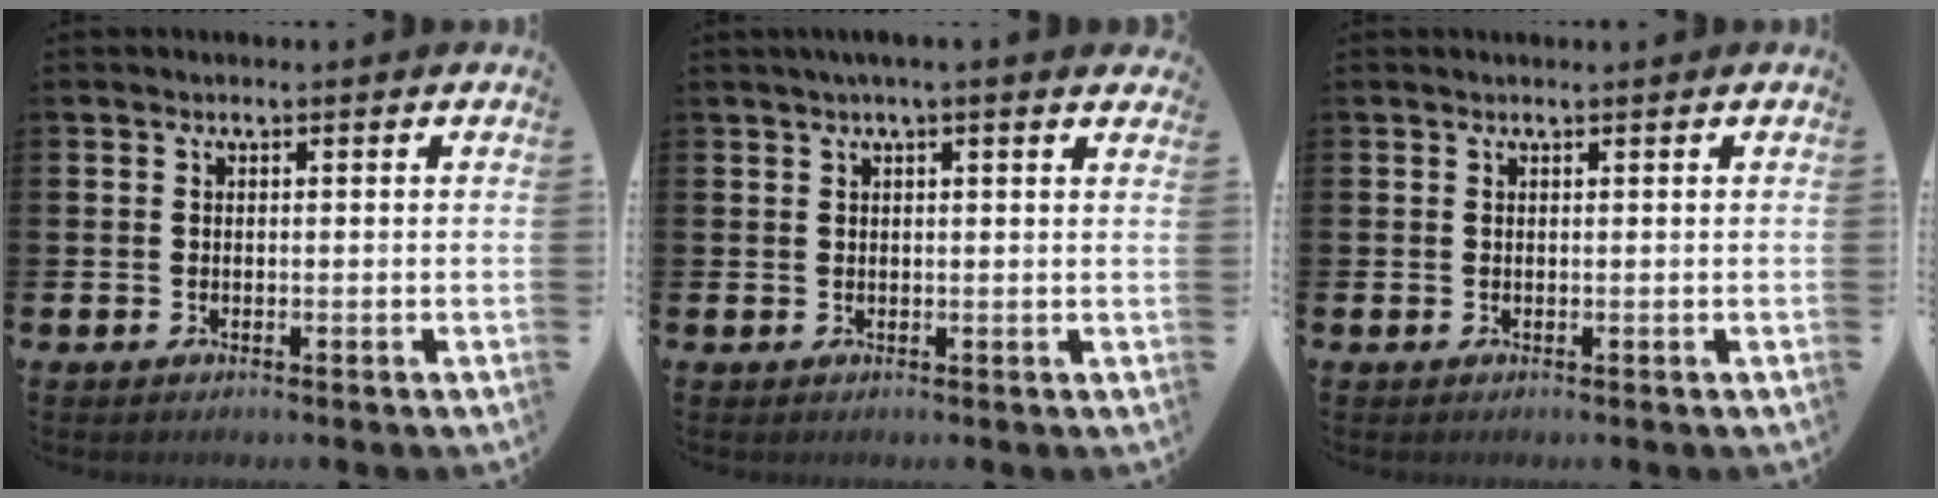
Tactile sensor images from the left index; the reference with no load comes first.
{"total": 1.9, "force": [1.7, -0.3, 0.9], "torque": [-0.016, -0.003, 0.029]}
{"total": 0.0}